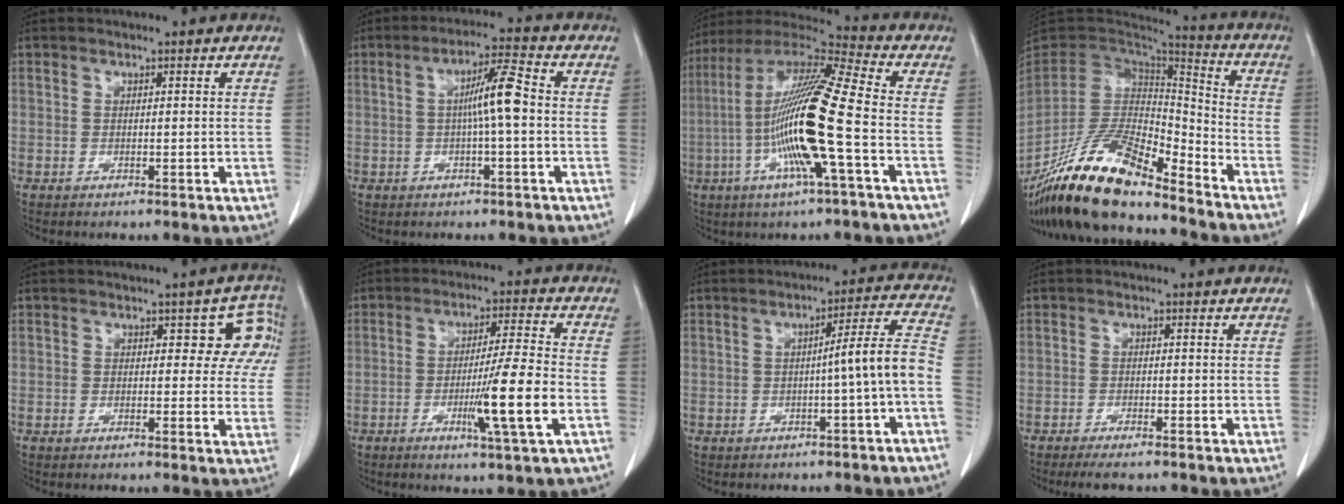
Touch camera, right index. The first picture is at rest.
{"total": 6.4, "force": [0.0, 0.0, 6.4], "torque": [-0.112, 0.012, -0.002]}
{"total": 18.2, "force": [-3.7, 0.2, 17.9], "torque": [-0.352, -0.004, -0.080]}
{"total": 21.1, "force": [-16.5, 4.8, 12.2], "torque": [-0.252, -0.011, -0.311]}
{"total": 6.3, "force": [1.9, 3.6, 4.8], "torque": [-0.022, 0.021, 0.016]}
{"total": 10.3, "force": [-2.9, -1.0, 9.8], "torque": [-0.168, -0.015, -0.051]}
{"total": 7.1, "force": [-1.7, -1.2, 6.8], "torque": [-0.090, 0.016, -0.024]}
{"total": 3.8, "force": [-3.2, 0.6, 1.9], "torque": [-0.024, -0.006, -0.049]}